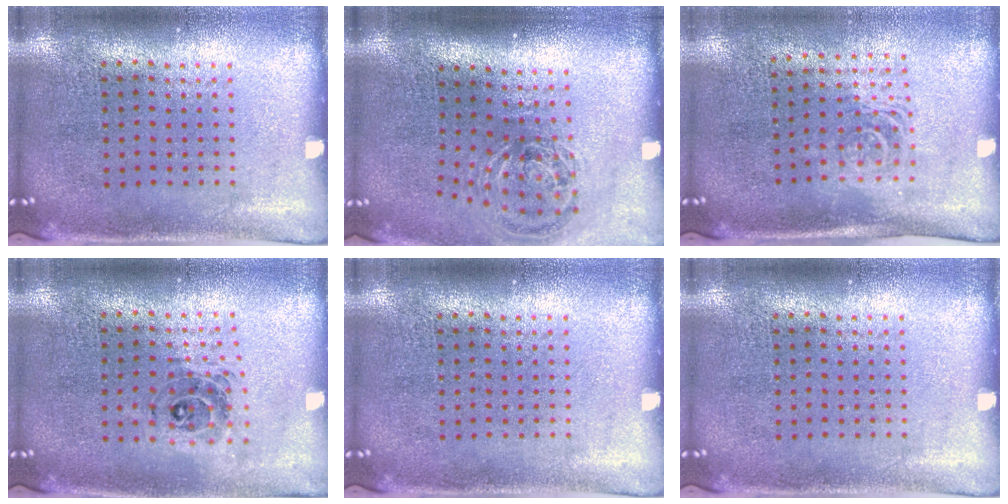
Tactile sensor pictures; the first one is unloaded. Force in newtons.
{"total": 1.2, "press": 1.0, "slide": 0.6}
{"total": 1.7, "press": 1.3, "slide": 1.1}
{"total": 0.8, "press": 0.8, "slide": 0.2}
{"total": 0.0}
{"total": 0.0}